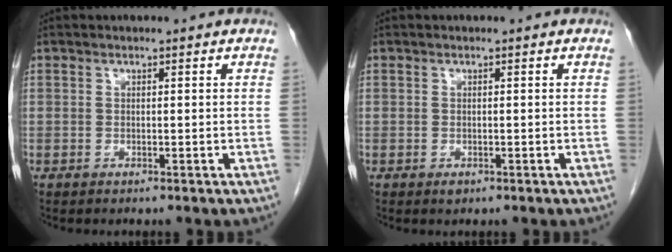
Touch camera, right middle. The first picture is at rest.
{"total": 0.7, "force": [-0.4, 0.4, 0.4], "torque": [-0.005, 0.001, -0.003]}